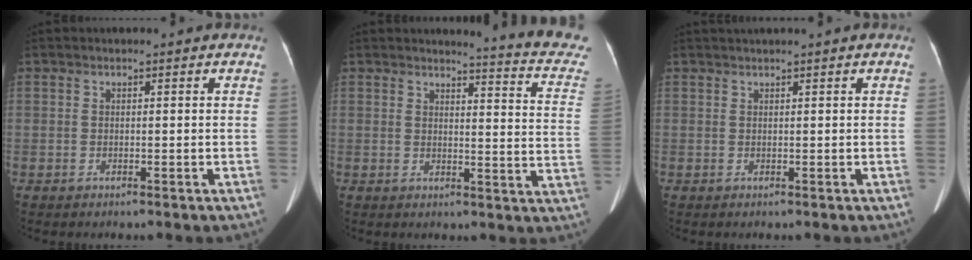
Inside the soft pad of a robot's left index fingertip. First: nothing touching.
{"total": 12.3, "force": [11.9, 0.0, 3.2], "torque": [-0.023, -0.091, 0.103]}
{"total": 1.1, "force": [0.9, -0.4, 0.6], "torque": [-0.012, 0.015, 0.025]}